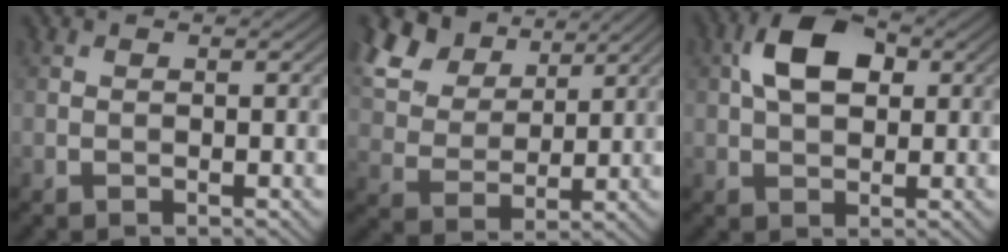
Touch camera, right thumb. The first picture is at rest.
{"total": 11.1, "force": [6.8, 6.4, 5.9], "torque": [-0.185, 0.020, 0.131]}
{"total": 7.5, "force": [1.9, 4.4, 5.7], "torque": [-0.110, 0.015, 0.025]}